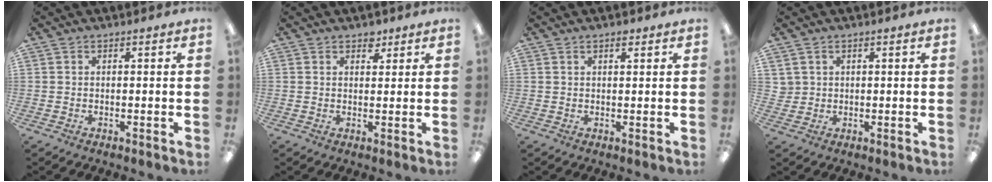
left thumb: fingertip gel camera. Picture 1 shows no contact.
{"total": 2.9, "force": [2.1, 1.7, 0.9], "torque": [0.003, -0.008, 0.033]}
{"total": 1.7, "force": [1.2, 0.6, 1.0], "torque": [-0.014, -0.003, 0.019]}
{"total": 2.2, "force": [1.0, 2.0, 0.1], "torque": [-0.008, 0.002, 0.019]}